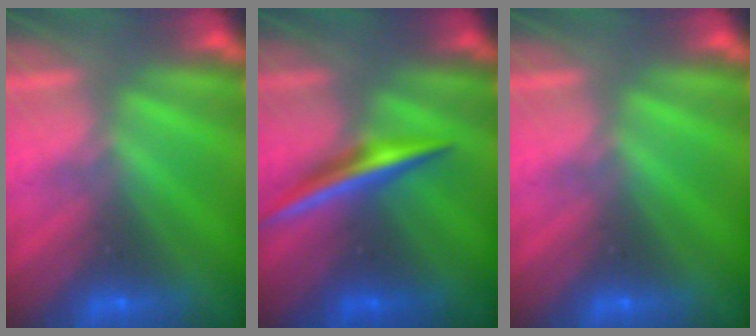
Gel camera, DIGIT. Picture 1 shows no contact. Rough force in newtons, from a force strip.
{"total": 1.9}
{"total": 0.0}